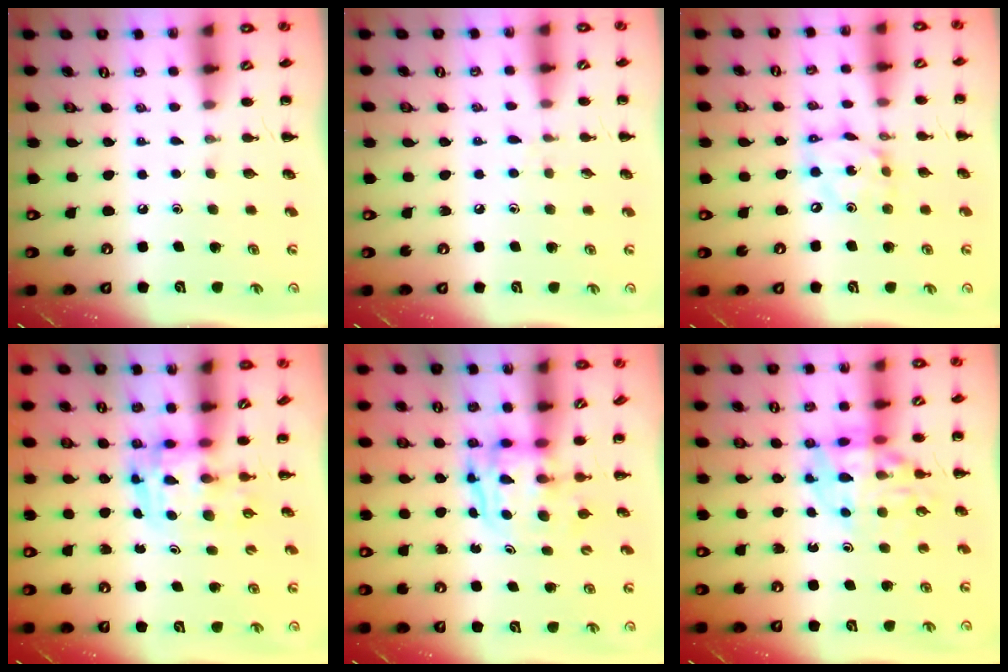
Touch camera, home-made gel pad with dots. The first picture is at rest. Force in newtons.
{"total": 5.6, "press": 5.0, "slide": 2.4}
{"total": 8.6, "press": 8.4, "slide": 1.9}
{"total": 3.6, "press": 3.5, "slide": 0.6}
{"total": 4.0, "press": 3.9, "slide": 0.4}
{"total": 13.3, "press": 13.0, "slide": 2.9}